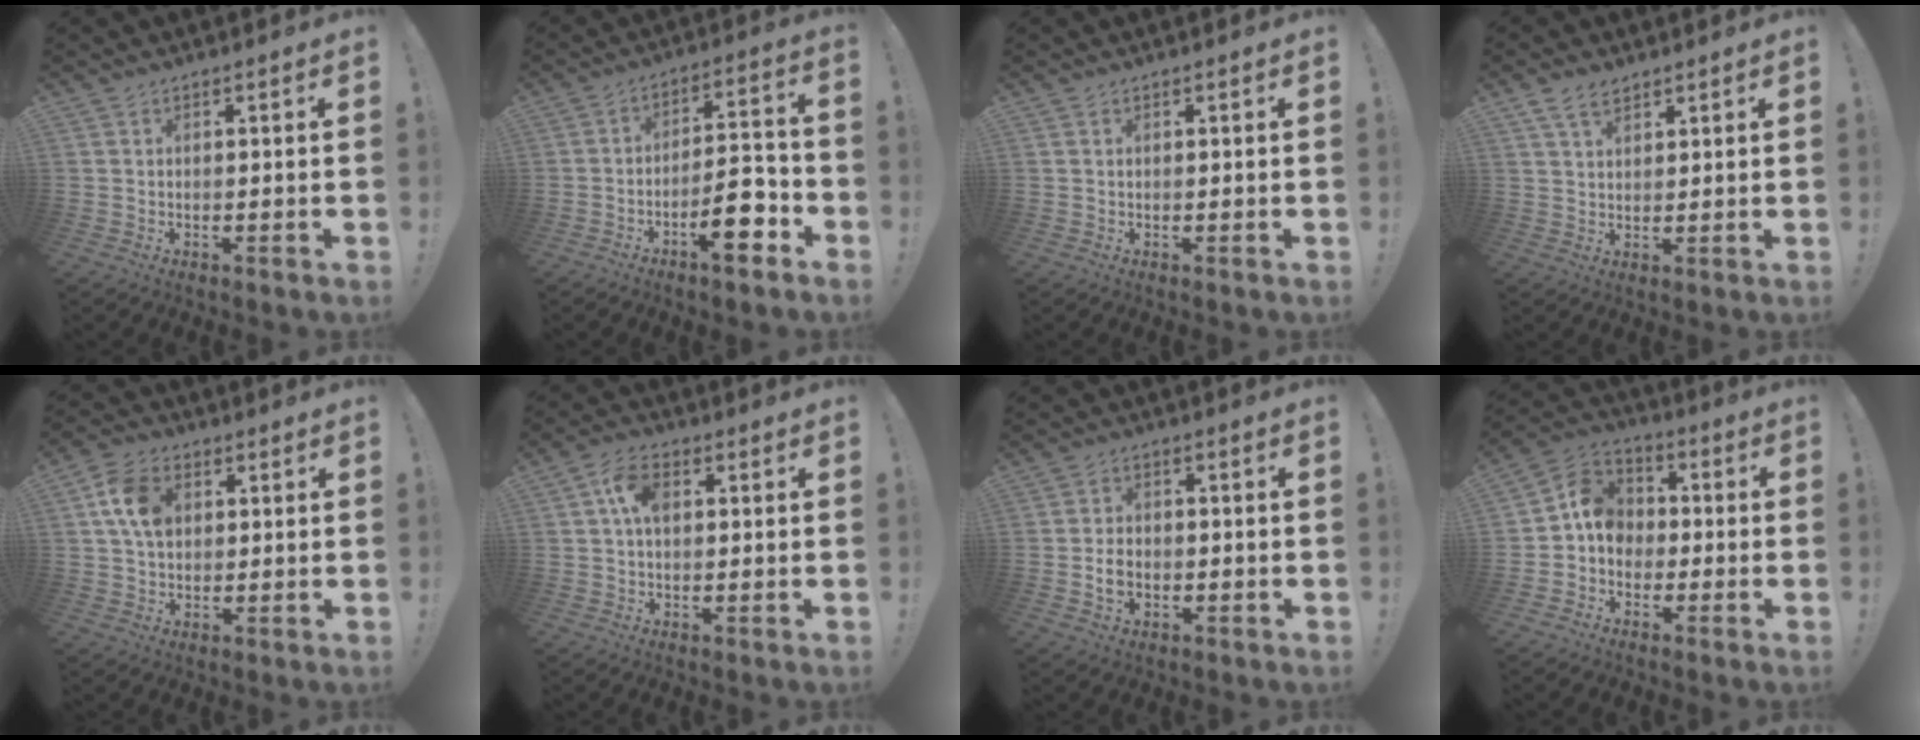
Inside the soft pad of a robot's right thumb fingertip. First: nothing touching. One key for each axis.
{"total": 11.9, "fx": -6.3, "fy": 4.3, "fz": 9.2, "tx": -0.119, "ty": 0.044, "tz": -0.104}
{"total": 0.0}
{"total": 5.6, "fx": 3.8, "fy": 3.0, "fz": 2.8, "tx": -0.051, "ty": -0.010, "tz": 0.073}
{"total": 10.6, "fx": 2.4, "fy": 7.7, "fz": 6.9, "tx": -0.125, "ty": 0.013, "tz": 0.047}
{"total": 7.4, "fx": 1.6, "fy": 4.7, "fz": 5.5, "tx": -0.101, "ty": 0.009, "tz": 0.027}
{"total": 5.0, "fx": -1.2, "fy": 3.9, "fz": 2.9, "tx": -0.028, "ty": 0.005, "tz": -0.022}
{"total": 9.4, "fx": -1.2, "fy": 8.2, "fz": 4.5, "tx": -0.066, "ty": 0.019, "tz": -0.015}